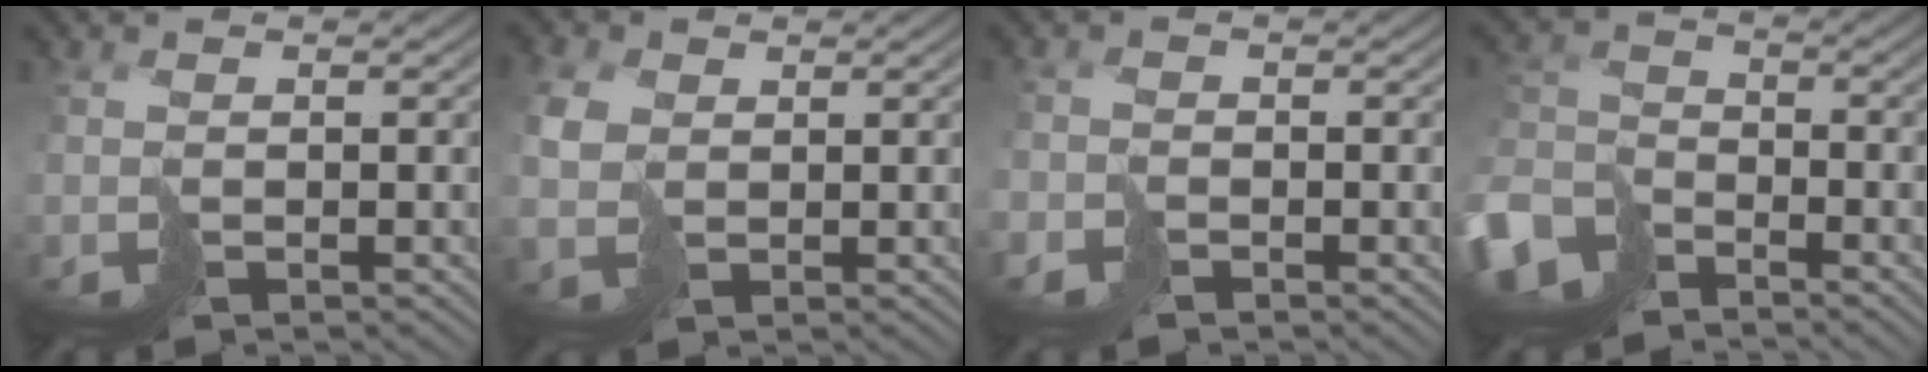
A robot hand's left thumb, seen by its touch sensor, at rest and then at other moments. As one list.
[{"total": 3.4, "force": [1.3, 2.6, 1.6], "torque": [-0.054, 0.003, 0.029]}, {"total": 2.0, "force": [-1.7, 1.0, 0.2], "torque": [-0.005, -0.007, -0.038]}, {"total": 8.6, "force": [-5.6, 5.3, 3.8], "torque": [-0.103, -0.018, -0.123]}]